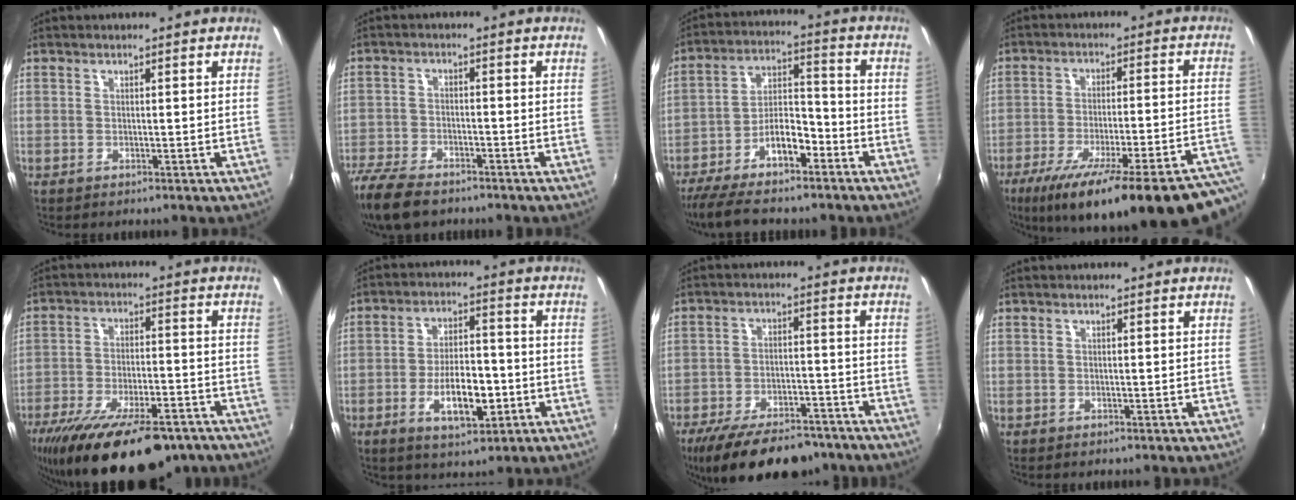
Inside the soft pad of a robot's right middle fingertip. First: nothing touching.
{"total": 11.2, "force": [-8.8, 4.2, 5.6], "torque": [-0.147, -0.034, -0.166]}
{"total": 14.1, "force": [-9.8, 5.1, 8.8], "torque": [-0.178, 0.019, -0.168]}
{"total": 30.2, "force": [-22.7, 5.0, 19.2], "torque": [-0.272, -0.059, -0.310]}
{"total": 22.0, "force": [-16.0, 7.3, 13.2], "torque": [-0.246, -0.048, -0.238]}
{"total": 9.6, "force": [-3.3, 4.4, 7.9], "torque": [-0.149, 0.005, -0.044]}
{"total": 18.5, "force": [-14.2, 7.3, 9.3], "torque": [-0.185, -0.018, -0.208]}
{"total": 0.0}